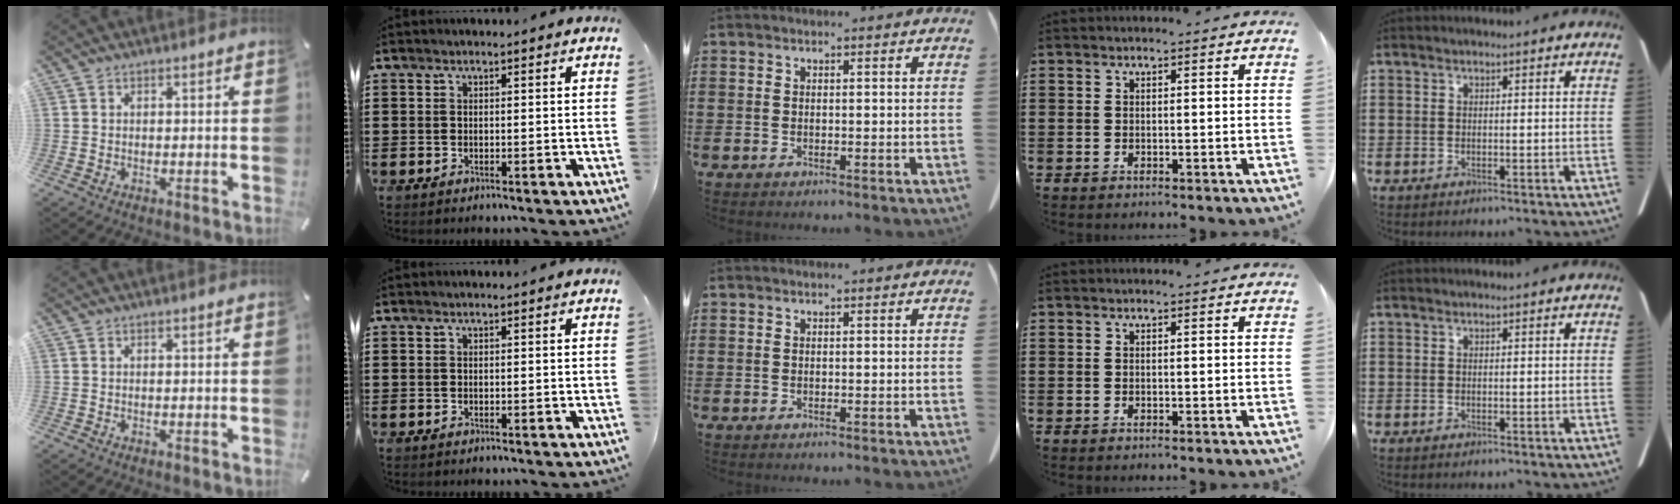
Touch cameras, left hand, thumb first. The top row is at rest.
{}